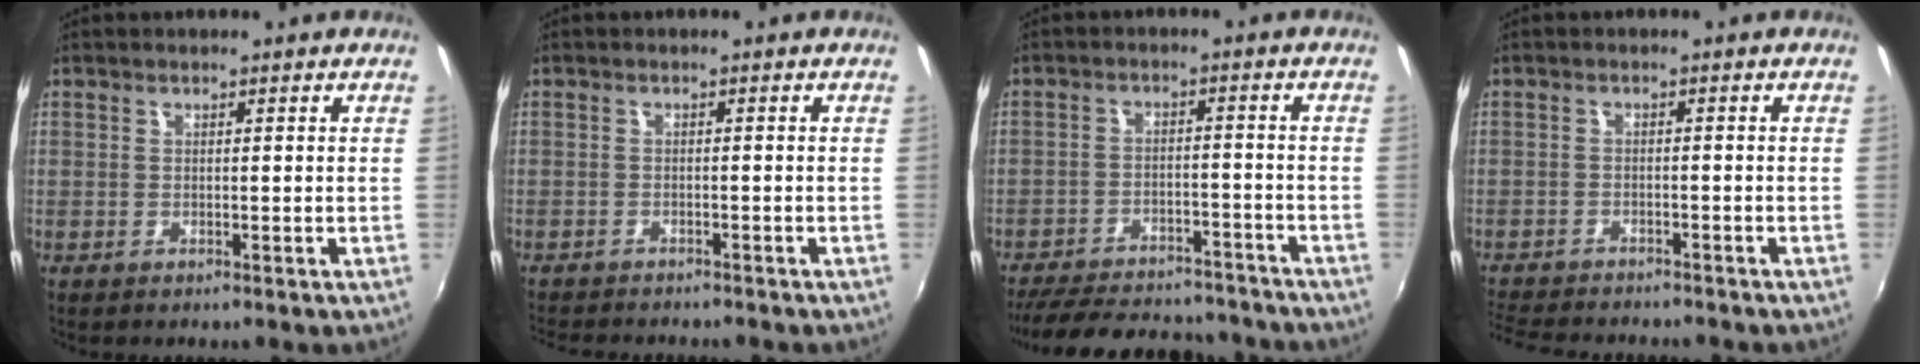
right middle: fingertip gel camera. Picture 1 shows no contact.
{"total": 5.4, "force": [-5.0, 0.9, 1.7], "torque": [-0.047, -0.015, -0.077]}
{"total": 22.4, "force": [-19.4, 7.1, 8.7], "torque": [-0.185, 0.009, -0.252]}
{"total": 9.7, "force": [-8.9, 2.0, 3.4], "torque": [-0.093, -0.015, -0.141]}